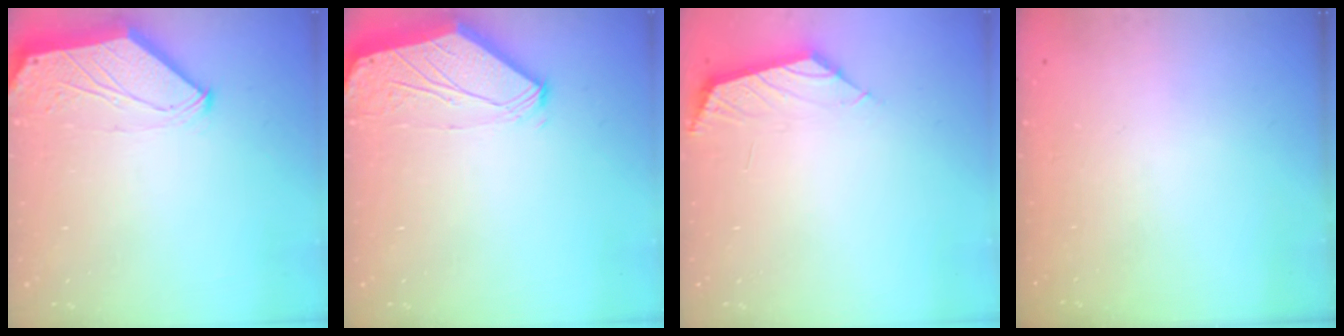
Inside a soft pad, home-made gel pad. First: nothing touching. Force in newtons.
{"total": 0.0}
{"total": 2.1, "press": 2.0, "slide": 0.3}
{"total": 0.0}